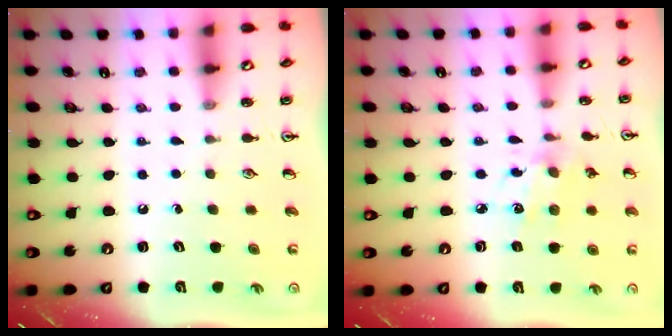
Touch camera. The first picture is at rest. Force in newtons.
{"total": 4.5, "press": 4.3, "slide": 1.1}